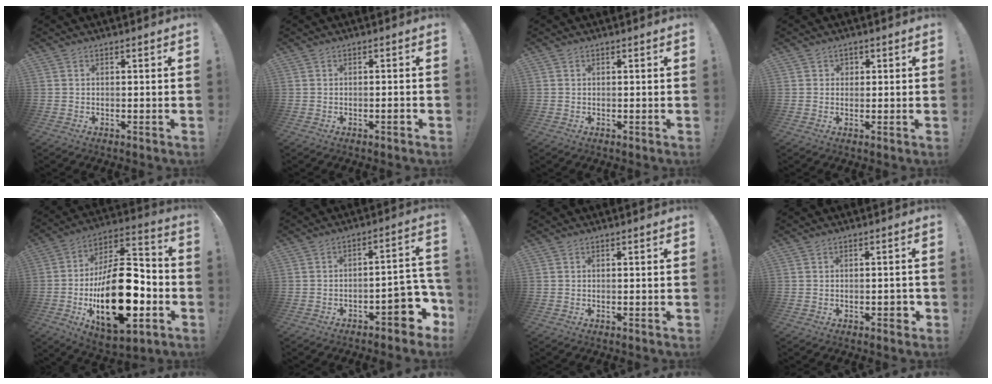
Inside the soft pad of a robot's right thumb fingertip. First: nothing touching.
{"total": 1.4, "force": [-0.9, 0.4, 1.0], "torque": [-0.013, 0.003, -0.014]}
{"total": 0.6, "force": [0.2, 0.5, 0.0], "torque": [-0.002, 0.001, 0.005]}
{"total": 1.5, "force": [0.3, 1.4, 0.3], "torque": [-0.001, -0.003, 0.003]}
{"total": 29.2, "force": [-6.6, 15.1, 24.1], "torque": [-0.425, 0.041, -0.091]}
{"total": 10.6, "force": [-5.4, 4.3, 8.0], "torque": [-0.076, 0.024, -0.090]}
{"total": 0.0}
{"total": 2.6, "force": [-1.1, 1.4, 1.9], "torque": [-0.024, 0.006, -0.019]}